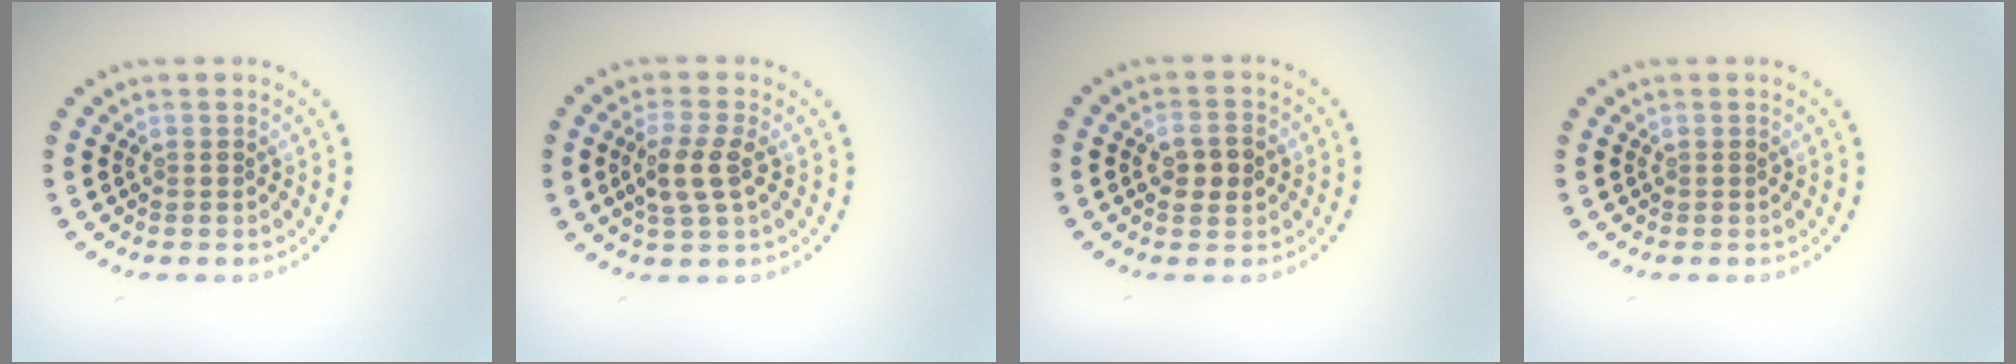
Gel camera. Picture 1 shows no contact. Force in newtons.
{"total": 2.9, "press": 2.8, "slide": 0.9}
{"total": 2.6, "press": 2.6, "slide": 0.2}
{"total": 0.0}